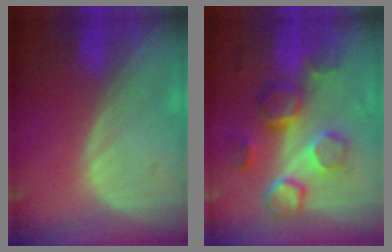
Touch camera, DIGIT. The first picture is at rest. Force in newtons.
{"total": 8.6, "press": 8.2, "slide": 2.6}